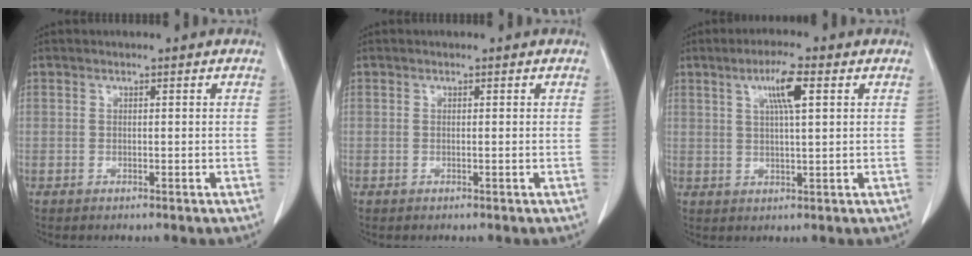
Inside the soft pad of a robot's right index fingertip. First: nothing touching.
{"total": 0.0}
{"total": 5.7, "force": [2.2, 0.3, 5.2], "torque": [-0.093, 0.003, 0.037]}